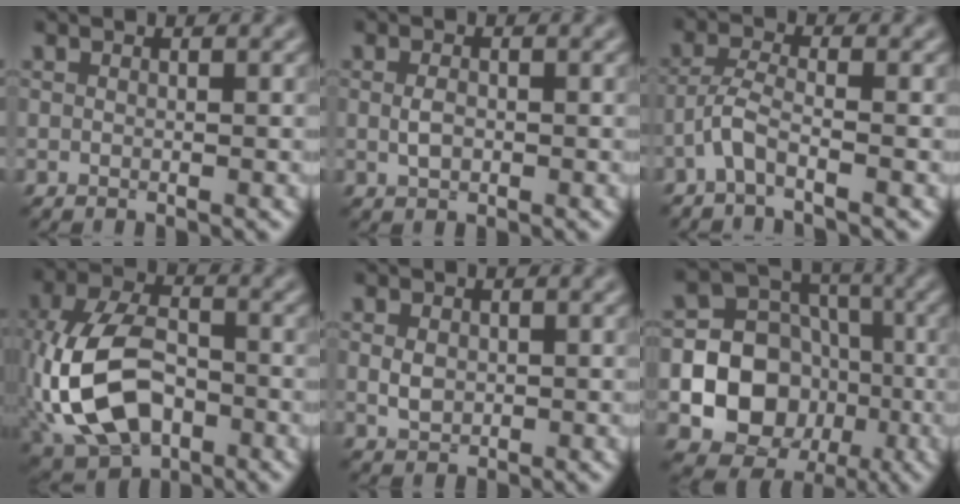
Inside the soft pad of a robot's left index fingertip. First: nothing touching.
{"total": 1.5, "force": [-0.1, 1.0, 1.2], "torque": [-0.029, -0.001, -0.003]}
{"total": 2.5, "force": [-1.7, 0.4, 1.8], "torque": [-0.044, 0.007, -0.044]}
{"total": 11.2, "force": [-3.0, 7.0, 8.2], "torque": [-0.183, 0.001, -0.073]}
{"total": 1.7, "force": [0.0, 1.3, 1.1], "torque": [-0.026, -0.001, -0.001]}
{"total": 13.5, "force": [-3.4, 12.0, 5.1], "torque": [-0.095, -0.016, -0.079]}